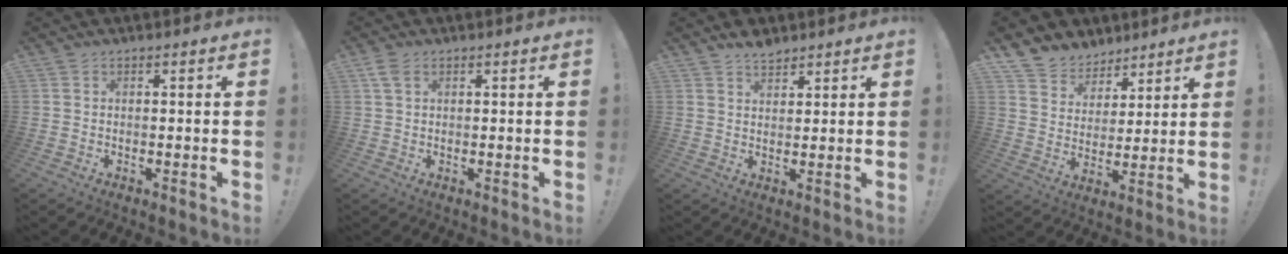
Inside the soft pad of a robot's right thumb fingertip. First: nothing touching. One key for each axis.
{"total": 3.0, "fx": 1.4, "fy": 1.7, "fz": 2.0, "tx": -0.035, "ty": 0.001, "tz": 0.026}
{"total": 4.0, "fx": 3.6, "fy": 1.5, "fz": 1.2, "tx": -0.010, "ty": -0.026, "tz": 0.063}
{"total": 8.9, "fx": 6.7, "fy": 5.8, "fz": 0.5, "tx": -0.012, "ty": -0.060, "tz": 0.135}